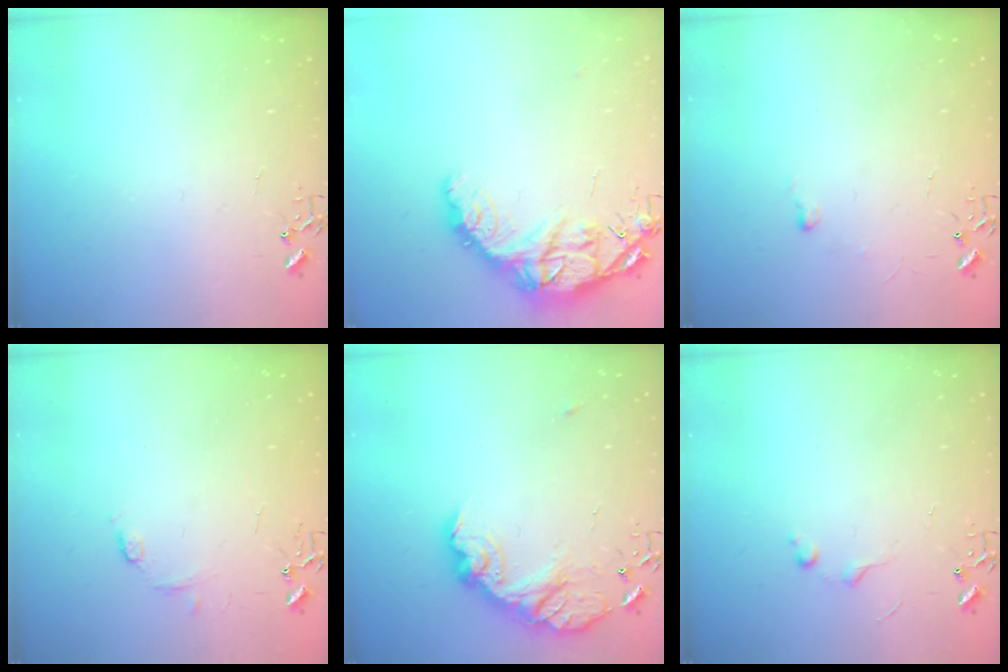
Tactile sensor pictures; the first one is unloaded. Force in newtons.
{"total": 15.2, "press": 15.2, "slide": 1.2}
{"total": 4.0, "press": 4.0, "slide": 0.6}
{"total": 6.1, "press": 6.1, "slide": 0.7}
{"total": 15.7, "press": 15.7, "slide": 1.0}
{"total": 6.8, "press": 6.7, "slide": 0.8}